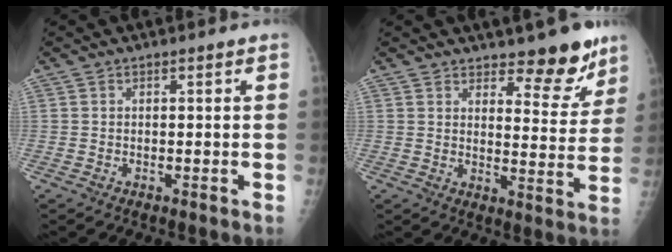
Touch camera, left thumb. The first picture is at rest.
{"total": 8.9, "force": [7.1, 3.4, 4.2], "torque": [-0.017, -0.056, 0.103]}